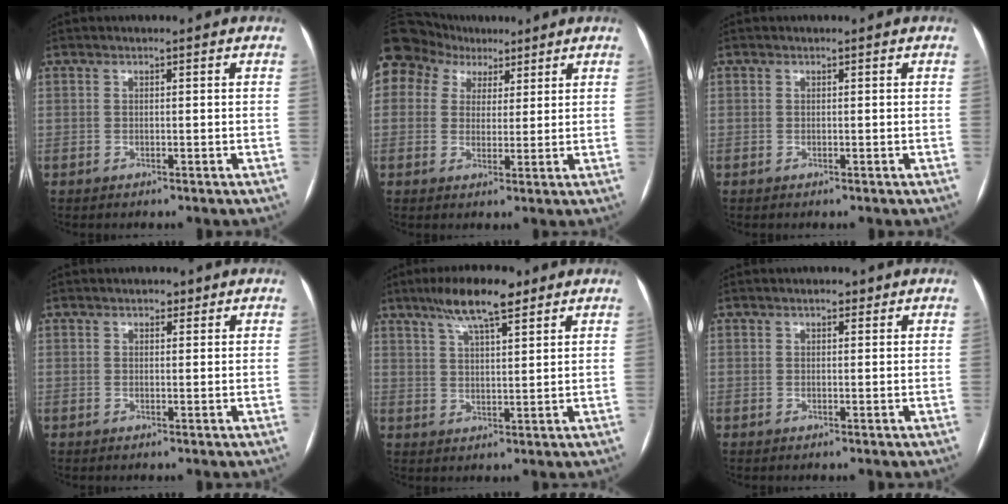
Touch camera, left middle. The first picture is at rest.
{"total": 16.0, "force": [8.7, 12.5, 5.1], "torque": [-0.165, 0.074, 0.163]}
{"total": 0.0}
{"total": 1.6, "force": [1.1, 0.8, 0.8], "torque": [-0.014, 0.004, 0.014]}
{"total": 9.0, "force": [6.2, 1.7, 6.3], "torque": [-0.116, 0.014, 0.106]}
{"total": 1.5, "force": [1.0, 0.6, 0.9], "torque": [-0.016, 0.005, 0.014]}